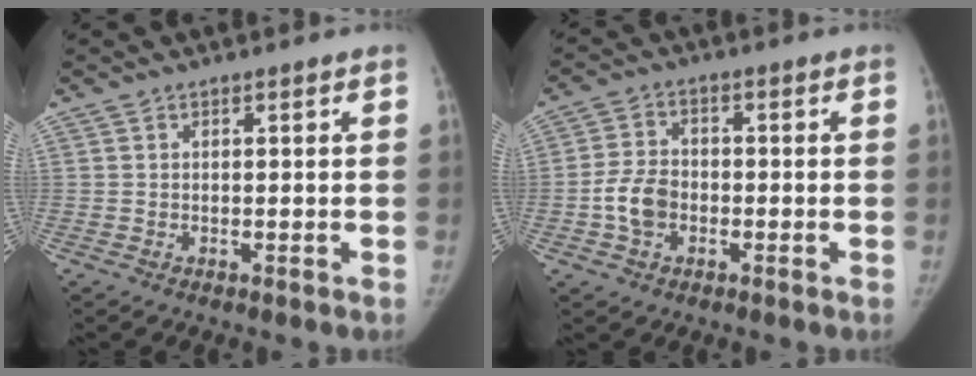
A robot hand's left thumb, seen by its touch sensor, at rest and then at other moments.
{"total": 6.3, "force": [-1.8, 4.6, 3.8], "torque": [-0.060, 0.012, -0.040]}